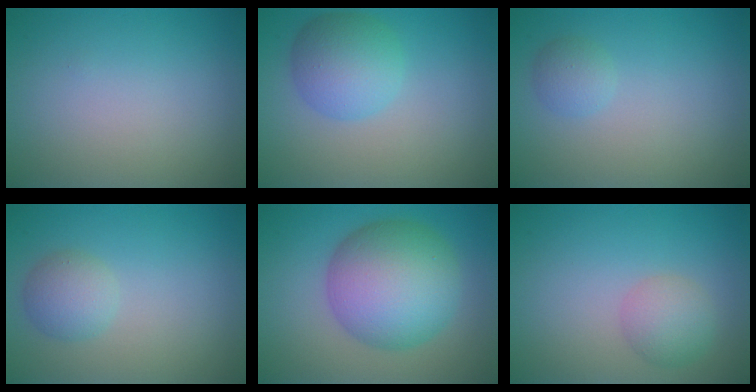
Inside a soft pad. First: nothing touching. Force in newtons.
{"total": 4.6, "press": 4.6, "slide": 0.2}
{"total": 1.4, "press": 1.4, "slide": 0.1}
{"total": 2.4, "press": 2.4, "slide": 0.2}
{"total": 9.8, "press": 9.8, "slide": 0.1}
{"total": 2.6, "press": 2.6, "slide": 0.1}